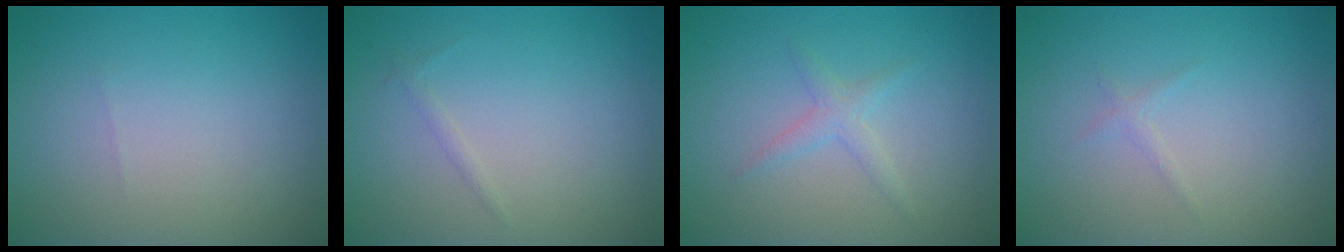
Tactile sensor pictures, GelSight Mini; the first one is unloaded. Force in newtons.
{"total": 0.5, "press": 0.5, "slide": 0.0}
{"total": 1.4, "press": 1.4, "slide": 0.0}
{"total": 0.6, "press": 0.6, "slide": 0.1}